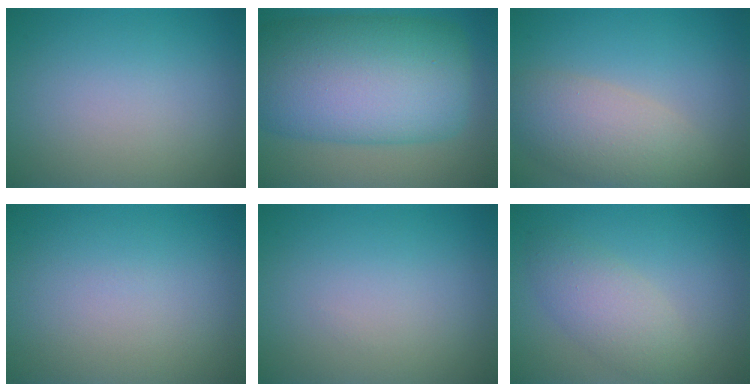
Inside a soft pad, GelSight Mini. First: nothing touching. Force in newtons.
{"total": 14.6, "press": 14.6, "slide": 0.1}
{"total": 5.5, "press": 5.5, "slide": 0.4}
{"total": 0.0}
{"total": 0.0}
{"total": 3.4, "press": 3.4, "slide": 0.0}